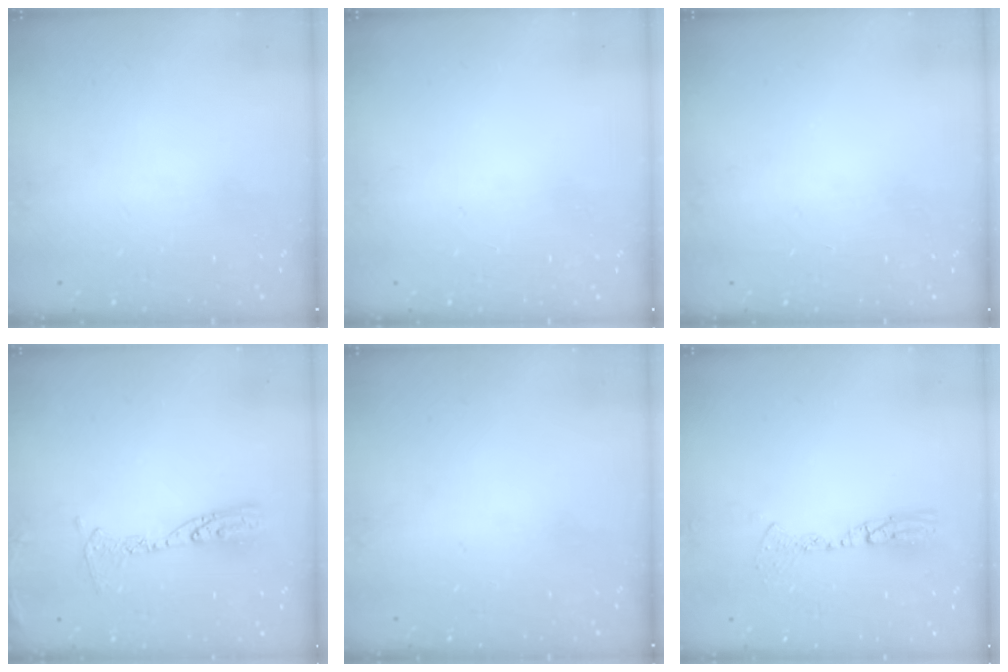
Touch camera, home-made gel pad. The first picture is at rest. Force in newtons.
{"total": 0.0}
{"total": 0.0}
{"total": 10.2, "press": 10.2, "slide": 1.0}
{"total": 0.0}
{"total": 9.2, "press": 8.9, "slide": 2.5}